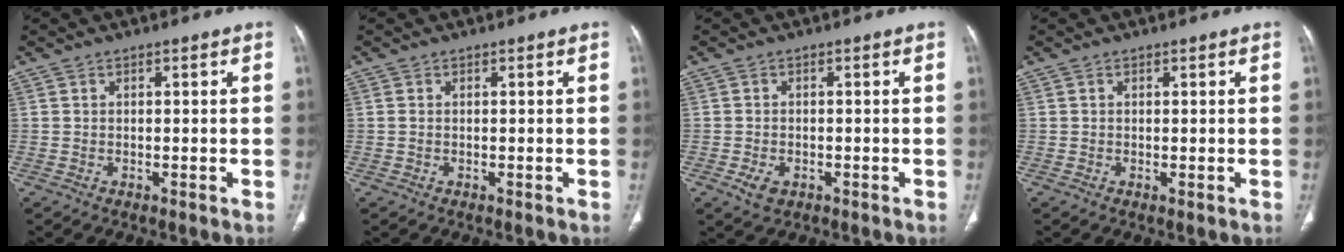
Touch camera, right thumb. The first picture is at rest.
{"total": 0.6, "force": [0.0, 0.3, 0.5], "torque": [-0.016, 0.000, 0.000]}
{"total": 3.1, "force": [-1.3, 2.1, 1.9], "torque": [-0.034, -0.001, -0.017]}
{"total": 0.0}